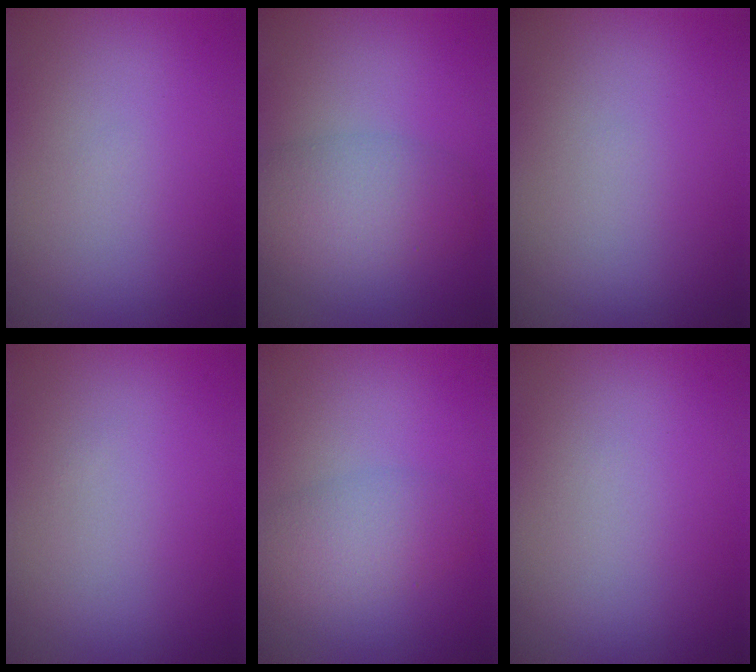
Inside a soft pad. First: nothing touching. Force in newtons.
{"total": 4.0, "press": 4.0, "slide": 0.2}
{"total": 0.0}
{"total": 0.0}
{"total": 3.2, "press": 3.2, "slide": 0.1}
{"total": 0.0}